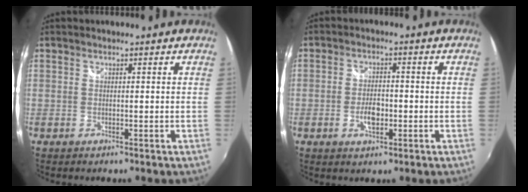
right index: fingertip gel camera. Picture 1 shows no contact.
{"total": 4.8, "force": [-1.4, 2.5, 3.8], "torque": [-0.076, -0.001, -0.024]}